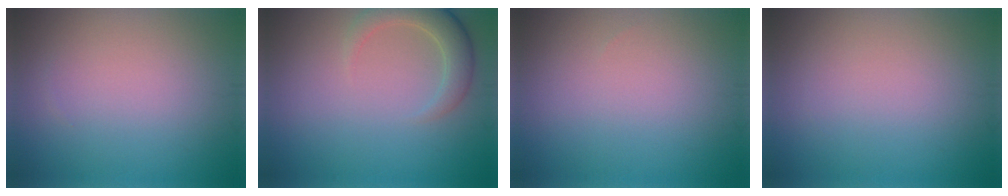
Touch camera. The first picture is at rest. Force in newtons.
{"total": 3.6, "press": 3.5, "slide": 0.5}
{"total": 0.0}
{"total": 0.0}